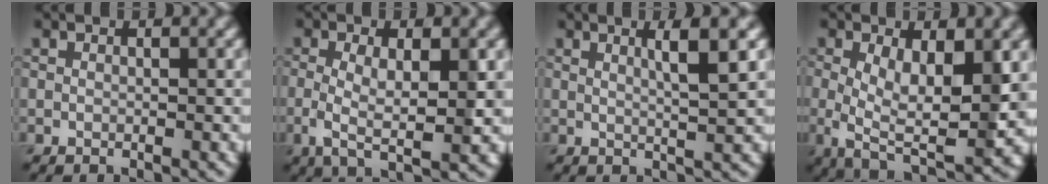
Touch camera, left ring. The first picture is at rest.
{"total": 5.0, "force": [-0.2, 1.5, 4.8], "torque": [-0.089, -0.005, -0.006]}
{"total": 3.6, "force": [1.3, 0.7, 3.4], "torque": [-0.041, 0.005, 0.018]}
{"total": 8.3, "force": [0.2, 3.3, 7.6], "torque": [-0.139, -0.009, 0.003]}